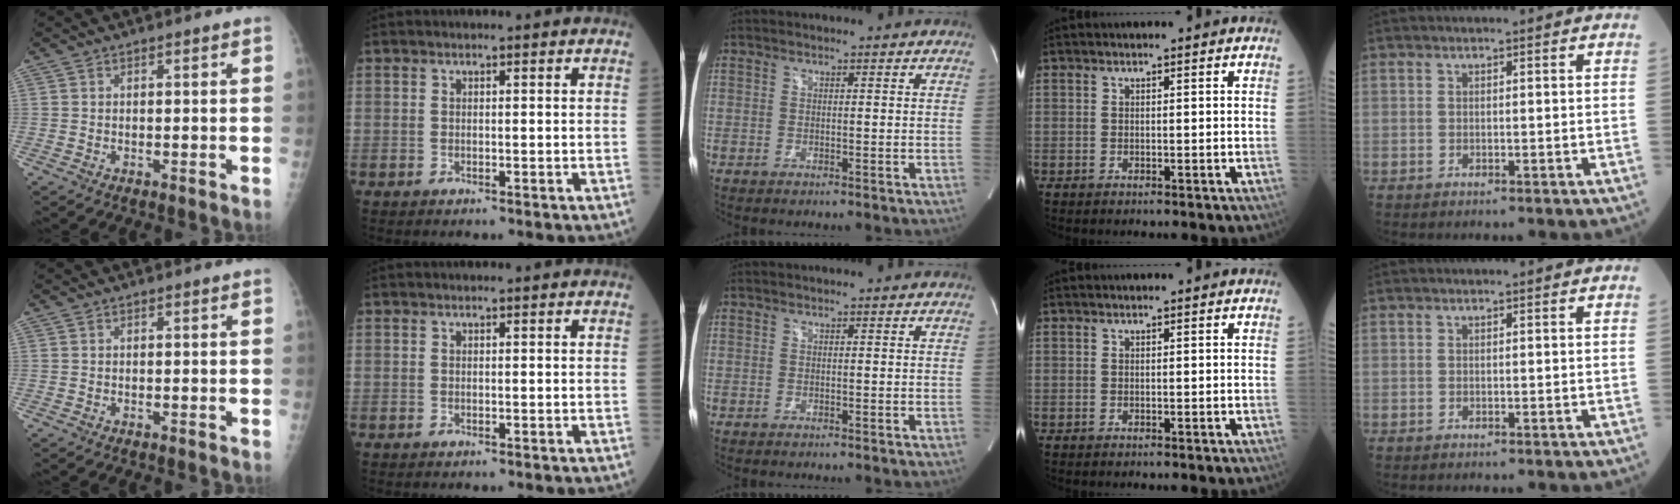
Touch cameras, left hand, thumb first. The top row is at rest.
{}